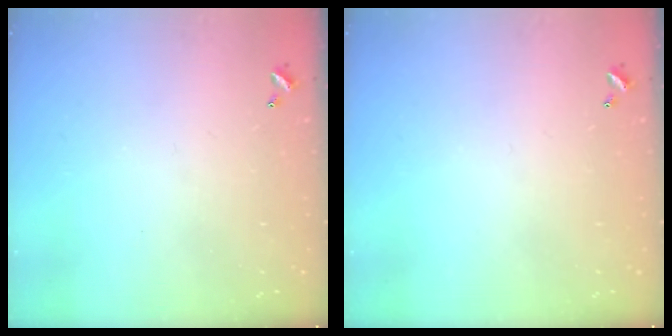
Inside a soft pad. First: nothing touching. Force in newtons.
{"total": 0.0}